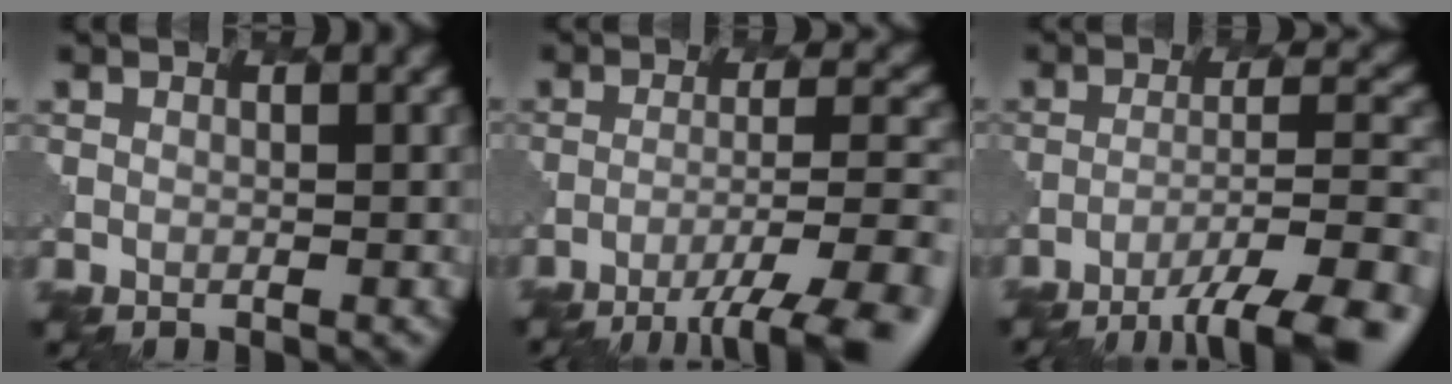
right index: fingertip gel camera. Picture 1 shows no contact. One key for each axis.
{"total": 9.5, "fx": -6.7, "fy": 1.9, "fz": 6.4, "tx": -0.099, "ty": -0.007, "tz": -0.088}
{"total": 10.5, "fx": -7.7, "fy": 2.2, "fz": 6.8, "tx": -0.103, "ty": -0.003, "tz": -0.103}